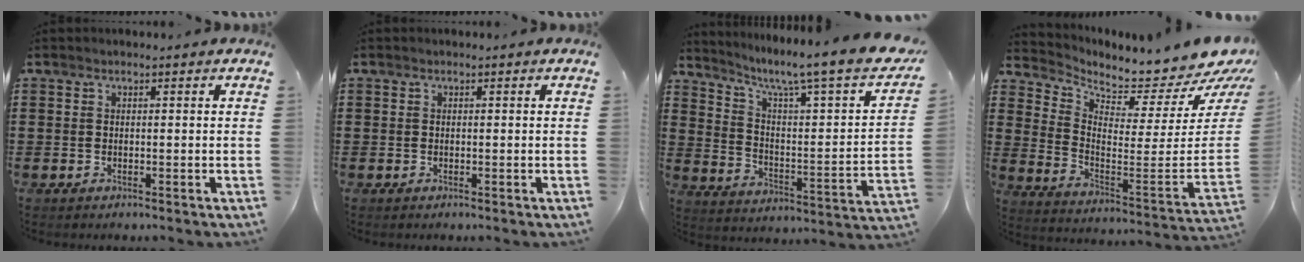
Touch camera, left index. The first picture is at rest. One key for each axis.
{"total": 0.0}
{"total": 7.0, "fx": 5.2, "fy": 0.2, "fz": 4.8, "tx": -0.105, "ty": -0.050, "tz": 0.074}
{"total": 4.2, "fx": 4.1, "fy": 0.5, "fz": 0.8, "tx": -0.029, "ty": -0.071, "tz": 0.061}